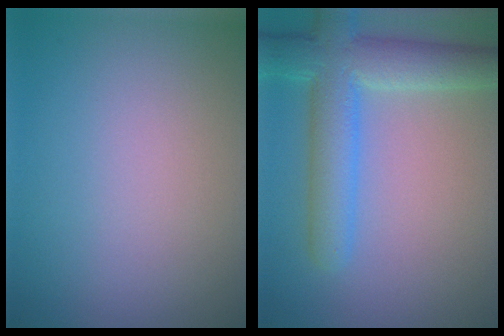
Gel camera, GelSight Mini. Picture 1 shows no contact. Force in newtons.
{"total": 7.2, "press": 7.1, "slide": 0.5}